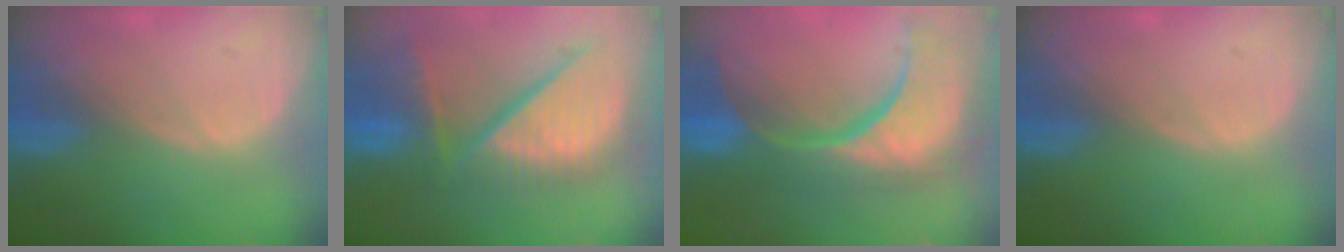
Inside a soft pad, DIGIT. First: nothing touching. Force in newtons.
{"total": 13.1, "press": 10.9, "slide": 7.3}
{"total": 15.5, "press": 12.2, "slide": 9.5}
{"total": 0.0}